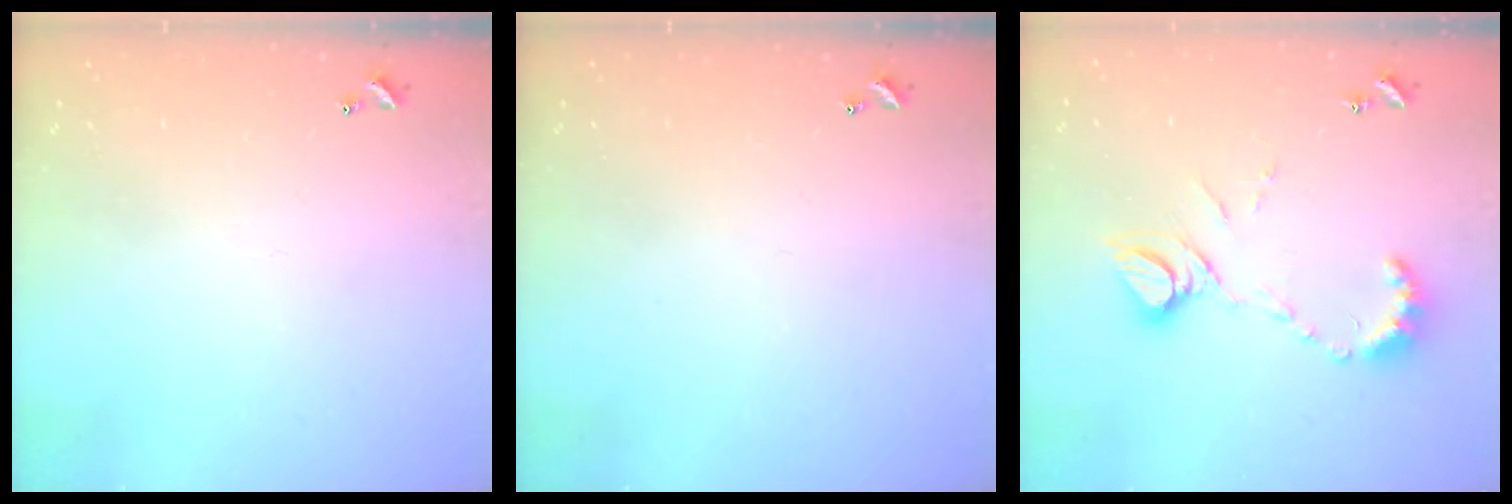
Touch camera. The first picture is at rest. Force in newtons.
{"total": 0.0}
{"total": 11.4, "press": 11.3, "slide": 1.2}